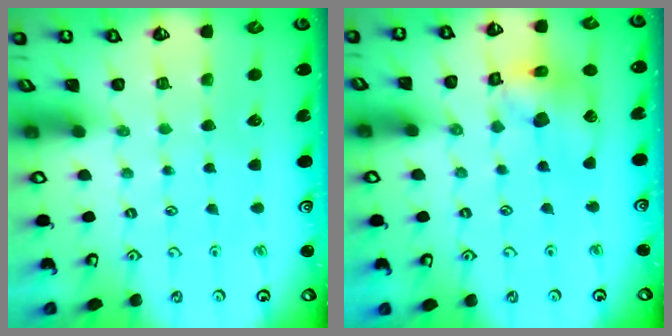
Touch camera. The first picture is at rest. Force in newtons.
{"total": 13.7, "press": 13.6, "slide": 1.8}